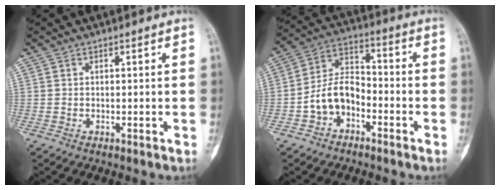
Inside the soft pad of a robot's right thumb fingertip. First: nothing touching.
{"total": 9.3, "force": [-3.8, 6.3, 5.7], "torque": [-0.092, 0.048, -0.080]}